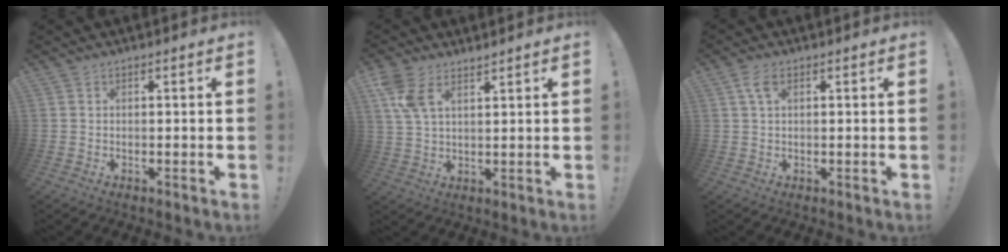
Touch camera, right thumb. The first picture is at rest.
{"total": 7.0, "force": [4.7, 2.9, 4.4], "torque": [-0.087, -0.018, 0.090]}
{"total": 3.8, "force": [1.5, 1.9, 3.0], "torque": [-0.062, 0.005, 0.028]}